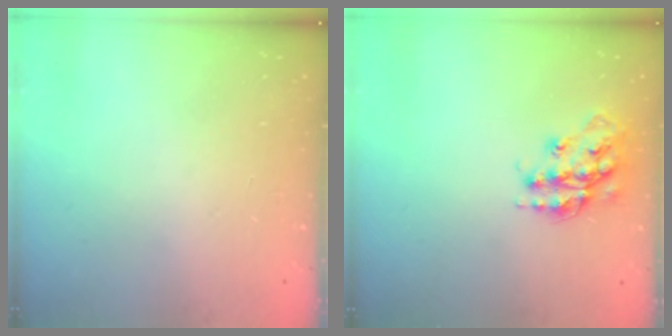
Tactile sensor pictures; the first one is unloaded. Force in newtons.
{"total": 14.6, "press": 14.5, "slide": 0.7}